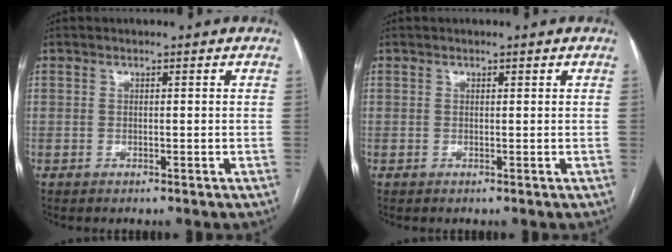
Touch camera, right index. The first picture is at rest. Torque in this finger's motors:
{"motor_torque": [0.03, 0.03, -0.03, 0.00]}